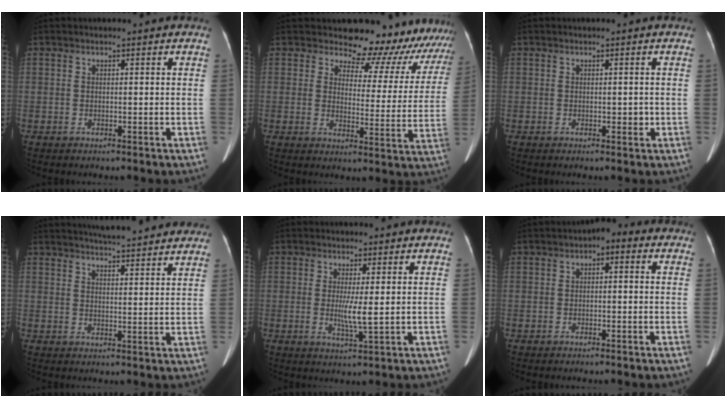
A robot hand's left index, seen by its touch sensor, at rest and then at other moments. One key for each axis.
{"total": 15.5, "fx": 14.7, "fy": 4.6, "fz": 1.5, "tx": 0.015, "ty": -0.068, "tz": 0.146}
{"total": 0.8, "fx": -0.4, "fy": 0.4, "fz": 0.5, "tx": -0.004, "ty": 0.002, "tz": -0.002}
{"total": 14.6, "fx": 13.3, "fy": 1.6, "fz": 5.8, "tx": -0.081, "ty": 0.019, "tz": 0.171}
{"total": 3.4, "fx": -0.2, "fy": -0.2, "fz": 3.3, "tx": -0.072, "ty": -0.009, "tz": 0.006}
{"total": 2.5, "fx": 0.2, "fy": 1.4, "fz": 2.0, "tx": -0.025, "ty": 0.017, "tz": -0.004}